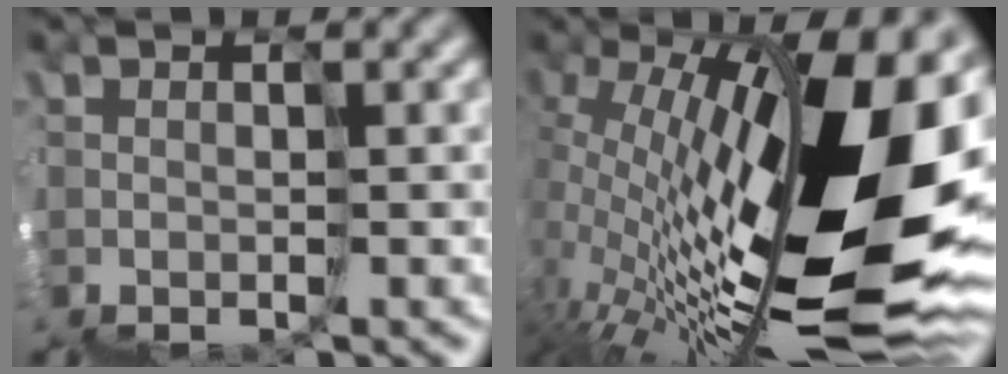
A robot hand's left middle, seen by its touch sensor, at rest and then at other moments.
{"total": 13.8, "force": [2.9, 2.7, 13.2], "torque": [-0.193, 0.040, 0.038]}